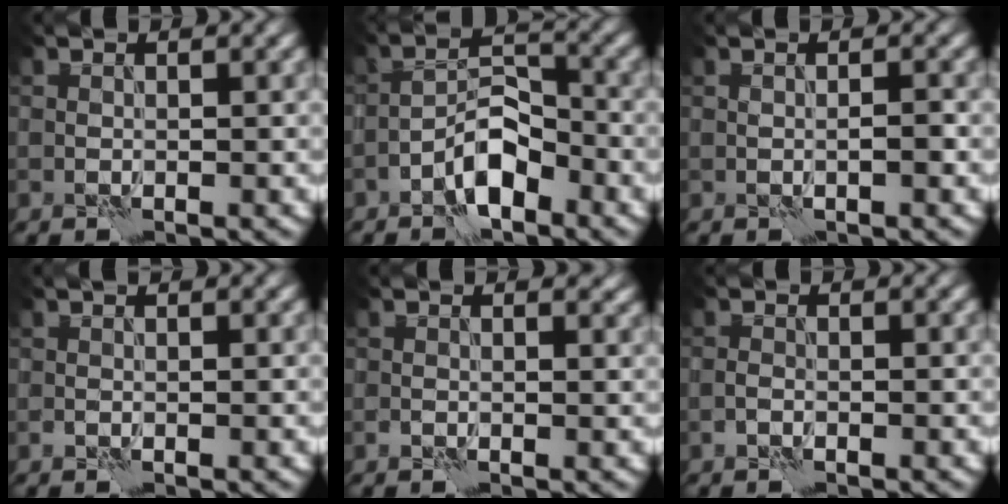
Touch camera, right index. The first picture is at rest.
{"total": 4.3, "force": [-2.7, 1.7, 2.9], "torque": [-0.042, 0.015, -0.054]}
{"total": 0.8, "force": [-0.3, 0.0, 0.7], "torque": [-0.009, 0.004, -0.005]}
{"total": 0.8, "force": [-0.1, 0.4, 0.7], "torque": [-0.014, 0.004, -0.005]}
{"total": 1.3, "force": [0.2, 0.8, 1.0], "torque": [-0.011, -0.004, 0.000]}
{"total": 1.0, "force": [-0.7, 0.3, 0.6], "torque": [-0.013, 0.002, -0.016]}